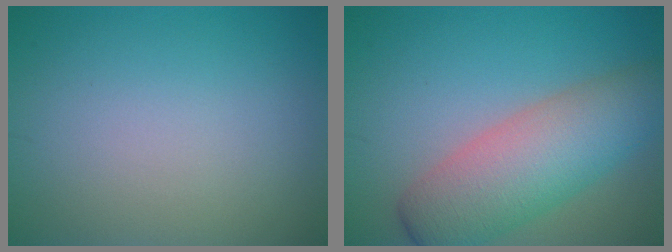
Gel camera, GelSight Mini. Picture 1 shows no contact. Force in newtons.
{"total": 7.6, "press": 7.6, "slide": 0.3}